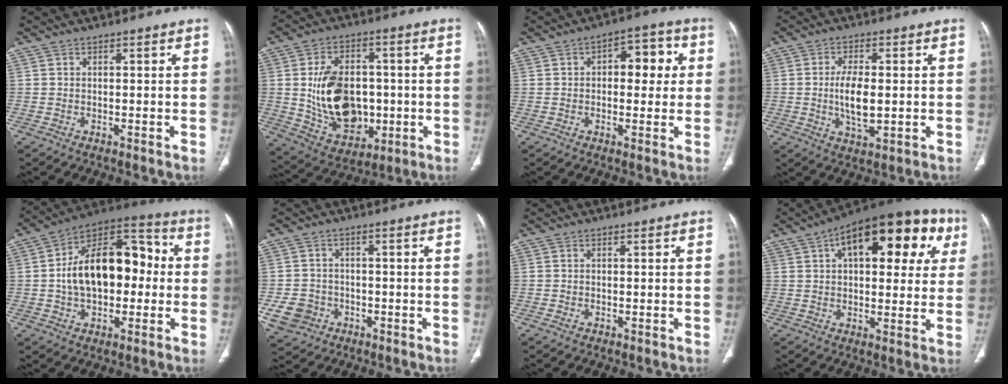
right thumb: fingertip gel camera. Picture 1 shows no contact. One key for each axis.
{"total": 17.5, "fx": -0.7, "fy": 12.2, "fz": 12.5, "tx": -0.176, "ty": 0.002, "tz": 0.013}
{"total": 8.4, "fx": 1.5, "fy": 4.9, "fz": 6.7, "tx": -0.049, "ty": 0.018, "tz": 0.017}
{"total": 7.6, "fx": -0.4, "fy": 3.5, "fz": 6.8, "tx": -0.123, "ty": -0.009, "tz": -0.005}
{"total": 20.1, "fx": 0.2, "fy": 12.3, "fz": 15.9, "tx": -0.228, "ty": 0.042, "tz": -0.001}
{"total": 6.9, "fx": -2.4, "fy": 6.1, "fz": 2.3, "tx": -0.036, "ty": 0.017, "tz": -0.032}
{"total": 0.7, "fx": -0.2, "fy": 0.5, "fz": 0.4, "tx": -0.013, "ty": 0.004, "tz": -0.003}
{"total": 22.9, "fx": 8.4, "fy": 11.2, "fz": 18.1, "tx": -0.218, "ty": 0.026, "tz": 0.114}